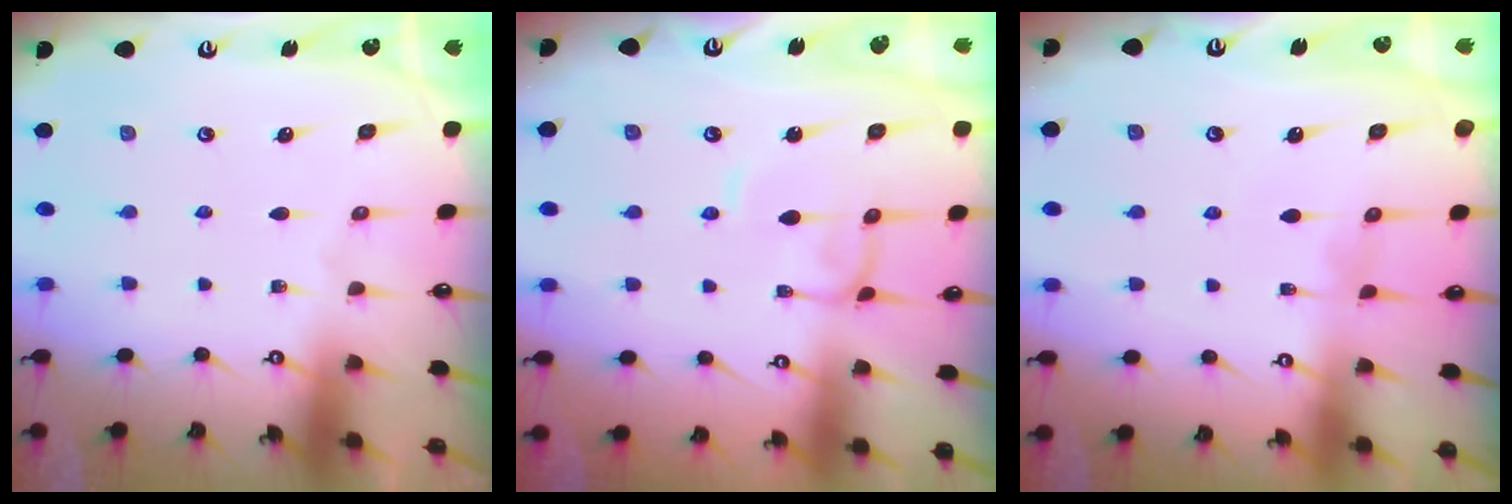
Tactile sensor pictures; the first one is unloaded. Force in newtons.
{"total": 1.6, "press": 1.5, "slide": 0.1}
{"total": 1.7, "press": 1.6, "slide": 0.3}